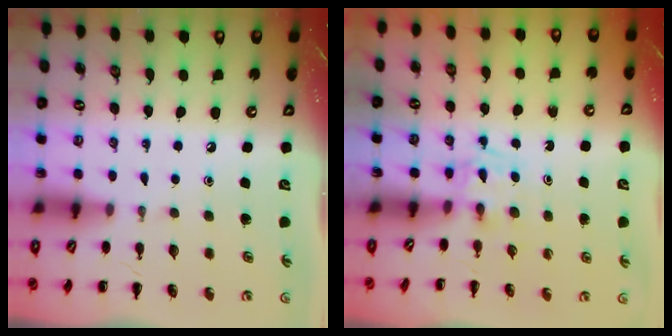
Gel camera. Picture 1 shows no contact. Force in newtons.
{"total": 2.7, "press": 2.5, "slide": 1.0}